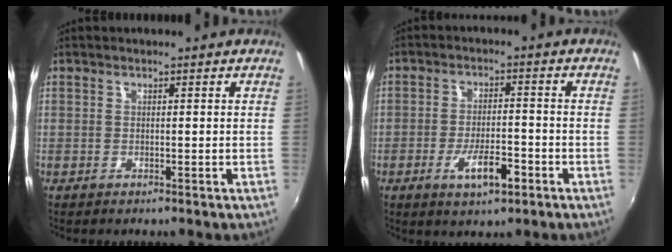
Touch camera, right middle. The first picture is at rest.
{"total": 6.9, "force": [-3.4, 2.1, 5.6], "torque": [-0.111, -0.008, -0.054]}